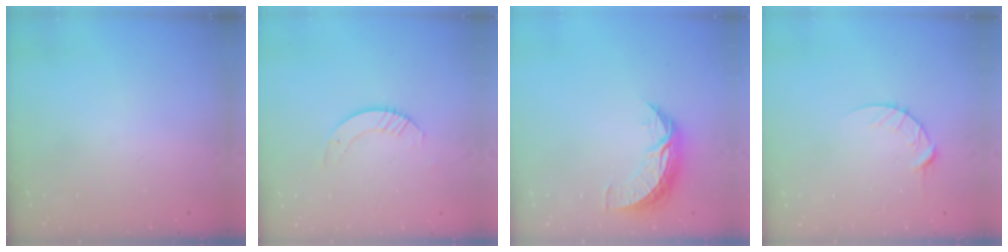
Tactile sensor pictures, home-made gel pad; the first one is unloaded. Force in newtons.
{"total": 3.3, "press": 3.3, "slide": 0.3}
{"total": 8.8, "press": 8.8, "slide": 0.5}
{"total": 7.2, "press": 7.2, "slide": 0.7}